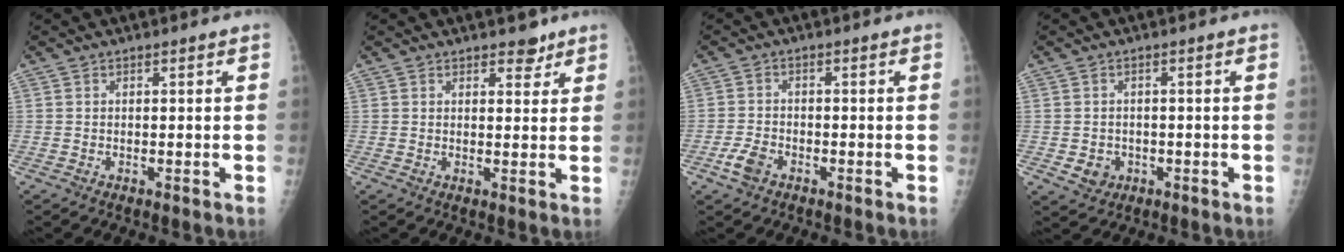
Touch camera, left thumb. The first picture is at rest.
{"total": 3.0, "force": [2.3, 1.5, 1.3], "torque": [0.002, -0.012, 0.030]}
{"total": 3.6, "force": [-2.0, 2.2, 2.1], "torque": [-0.045, 0.008, -0.038]}
{"total": 3.3, "force": [-0.8, 2.9, 1.2], "torque": [-0.006, 0.003, -0.004]}